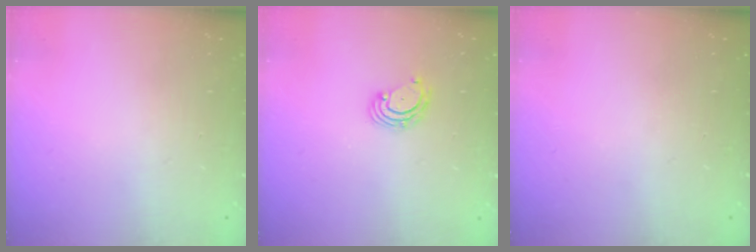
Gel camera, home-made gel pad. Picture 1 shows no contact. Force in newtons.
{"total": 2.8, "press": 2.8, "slide": 0.3}
{"total": 0.0}